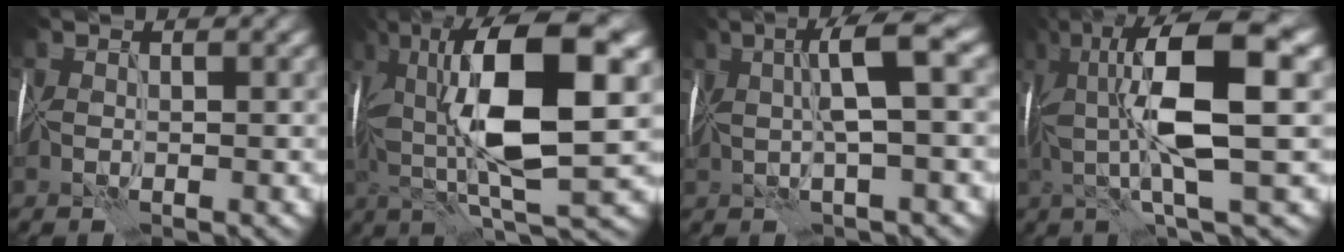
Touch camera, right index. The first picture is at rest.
{"total": 12.0, "force": [1.9, 4.1, 11.2], "torque": [-0.191, 0.015, 0.032]}
{"total": 4.7, "force": [1.4, 0.1, 4.4], "torque": [-0.077, 0.014, 0.024]}
{"total": 9.8, "force": [1.5, 1.9, 9.5], "torque": [-0.170, 0.014, 0.033]}